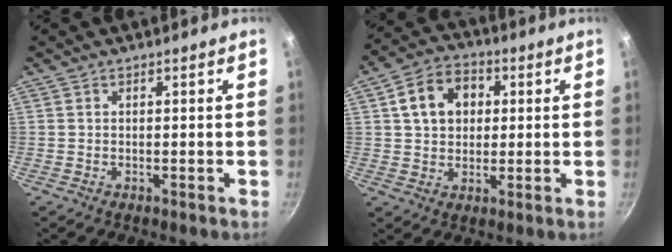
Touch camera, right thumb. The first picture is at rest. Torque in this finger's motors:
{"motor_torque": [-0.01, 0.27, 0.12, 0.07, 0.13]}